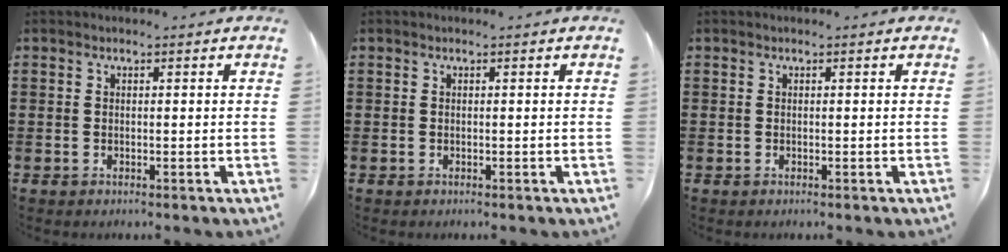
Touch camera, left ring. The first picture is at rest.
{"total": 0.0}
{"total": 0.0}